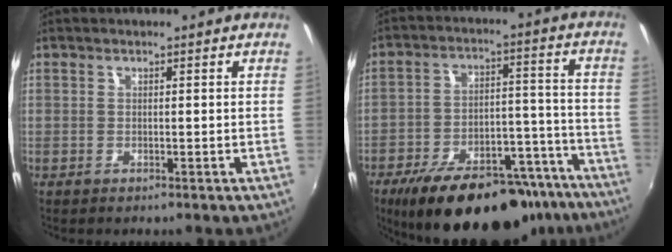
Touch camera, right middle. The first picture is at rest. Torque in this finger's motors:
{"motor_torque": [1.29, -0.85, 0.43, 0.21]}